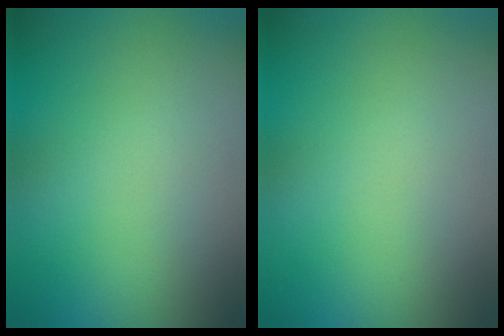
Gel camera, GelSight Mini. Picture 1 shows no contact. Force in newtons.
{"total": 0.0}